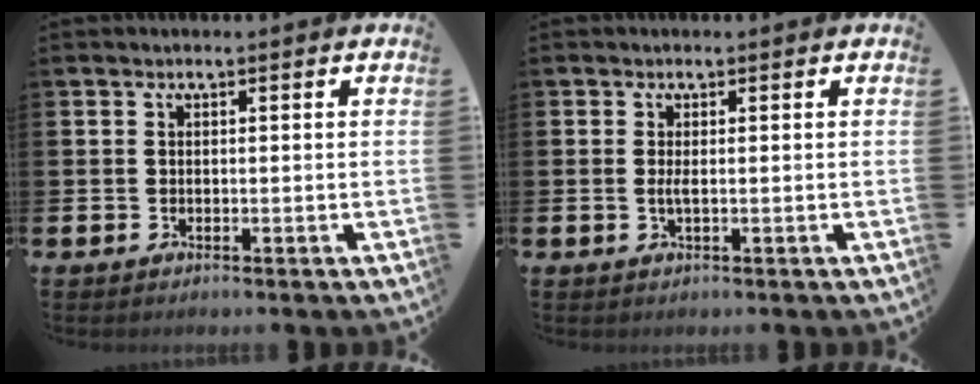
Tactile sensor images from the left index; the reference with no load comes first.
{"total": 1.0, "force": [-0.1, 0.0, 1.0], "torque": [-0.025, 0.001, -0.001]}